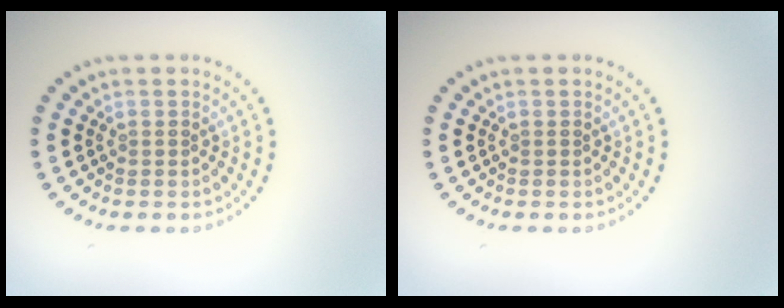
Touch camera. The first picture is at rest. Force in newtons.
{"total": 0.0}